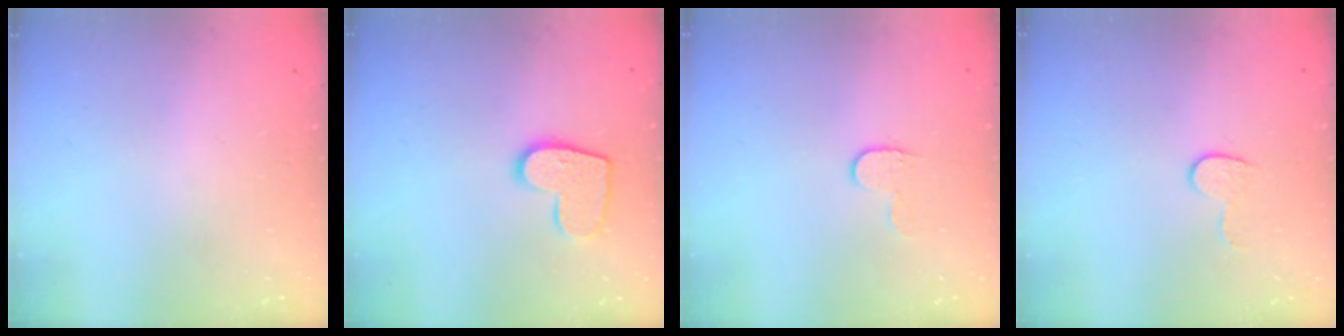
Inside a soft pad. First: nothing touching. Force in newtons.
{"total": 11.6, "press": 11.5, "slide": 0.5}
{"total": 5.8, "press": 5.8, "slide": 0.5}
{"total": 5.4, "press": 5.4, "slide": 0.5}